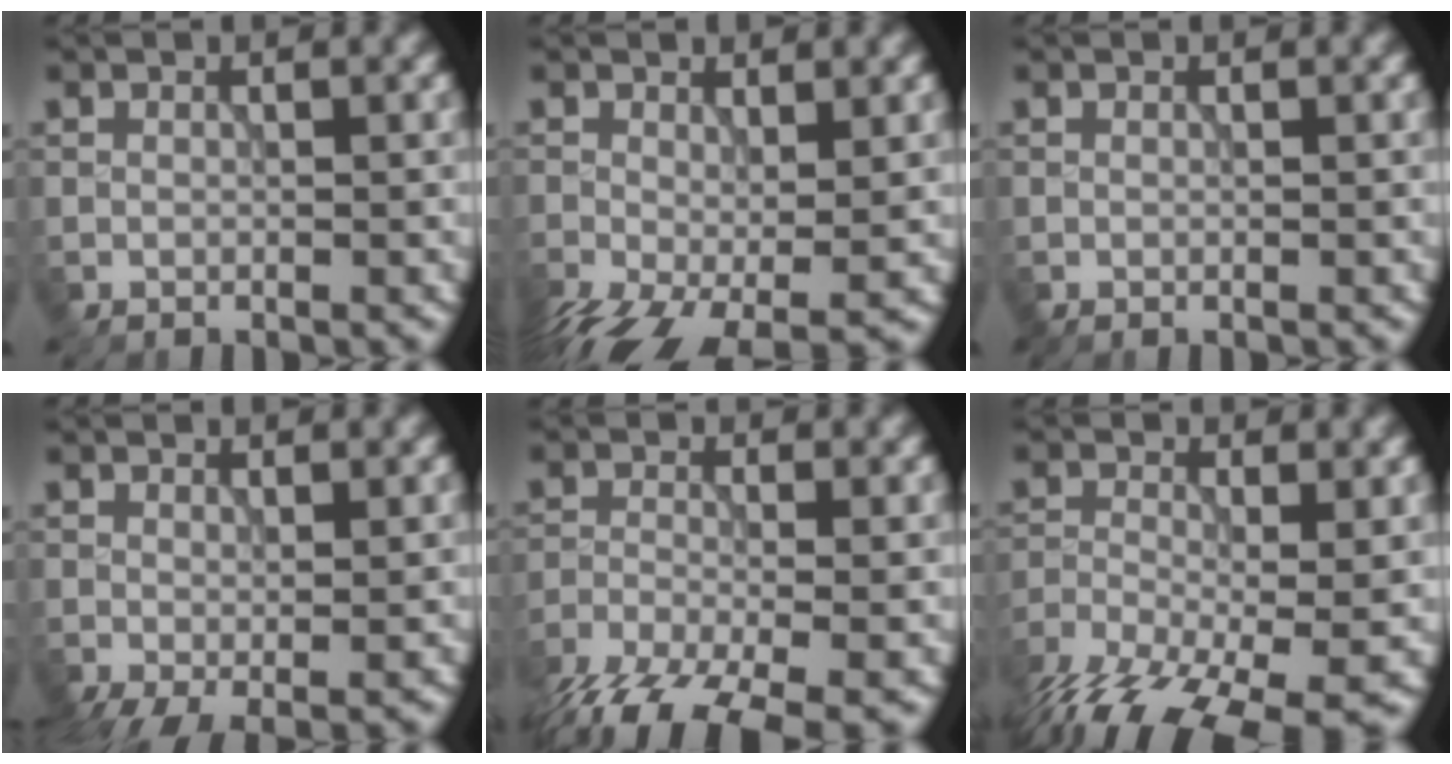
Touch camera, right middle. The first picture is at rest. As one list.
[{"total": 8.0, "force": [-3.6, 3.6, 6.1], "torque": [-0.134, -0.036, -0.052]}, {"total": 0.0}, {"total": 2.4, "force": [-0.7, 0.9, 2.1], "torque": [-0.043, -0.011, -0.011]}, {"total": 9.9, "force": [-7.1, 3.4, 6.0], "torque": [-0.126, -0.043, -0.129]}, {"total": 11.1, "force": [-6.8, 4.3, 7.6], "torque": [-0.148, -0.039, -0.115]}]